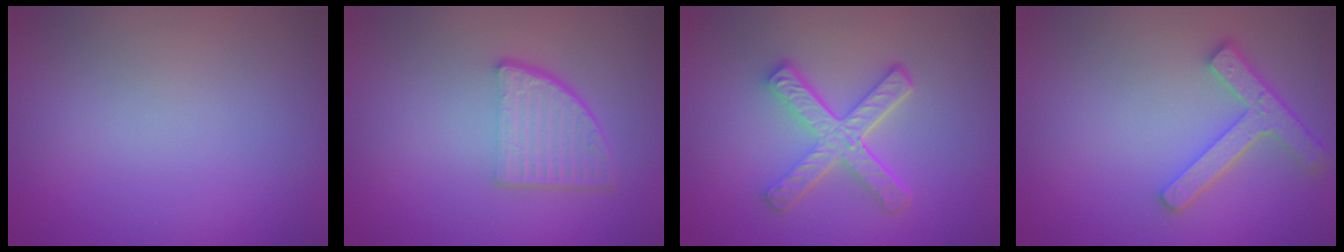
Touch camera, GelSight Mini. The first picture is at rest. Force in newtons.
{"total": 4.7, "press": 3.3, "slide": 3.3}
{"total": 5.0, "press": 3.7, "slide": 3.3}
{"total": 4.2, "press": 3.3, "slide": 2.5}